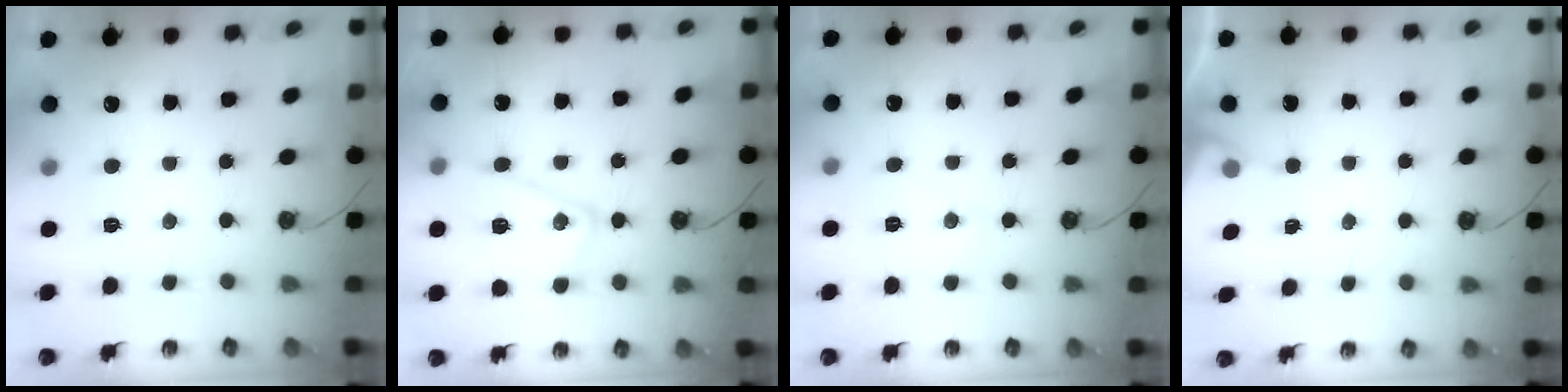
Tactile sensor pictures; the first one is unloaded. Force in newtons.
{"total": 15.4, "press": 15.3, "slide": 1.5}
{"total": 4.9, "press": 4.9, "slide": 0.5}
{"total": 3.1, "press": 3.1, "slide": 0.5}